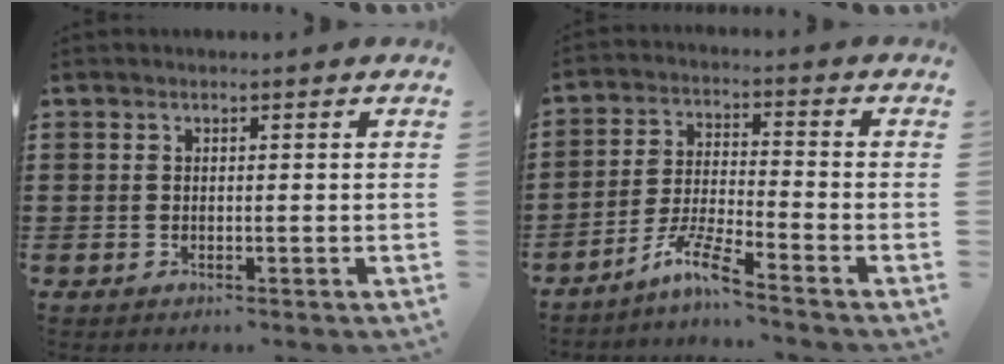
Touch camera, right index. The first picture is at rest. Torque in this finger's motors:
{"motor_torque": [1.17, 0.97, 0.01, 0.00]}